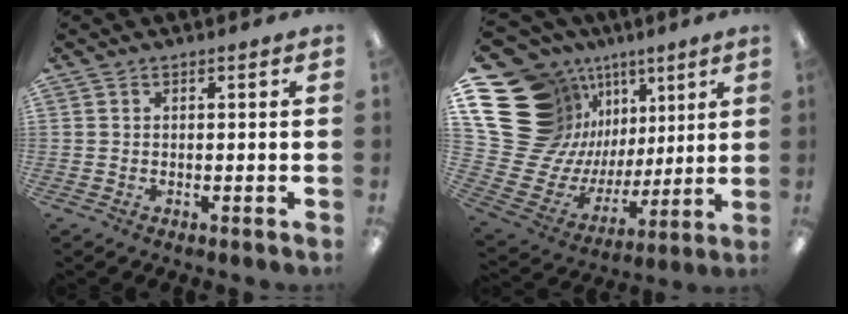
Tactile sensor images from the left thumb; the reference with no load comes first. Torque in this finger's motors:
{"motor_torque": [0.53, 0.97, 1.59, -1.18, 0.54]}